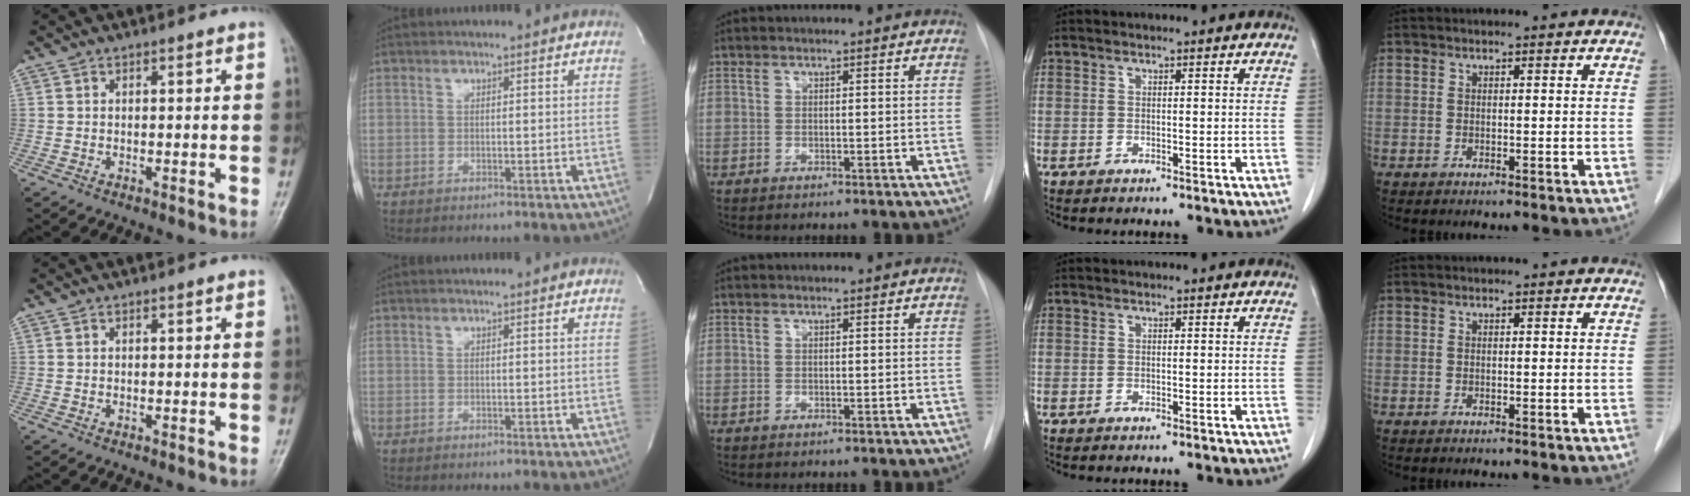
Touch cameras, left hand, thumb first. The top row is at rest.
{}